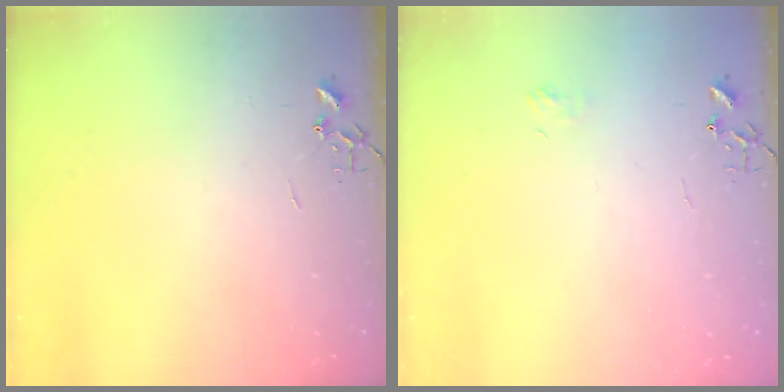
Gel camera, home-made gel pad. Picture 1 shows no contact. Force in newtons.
{"total": 5.1, "press": 5.1, "slide": 0.6}